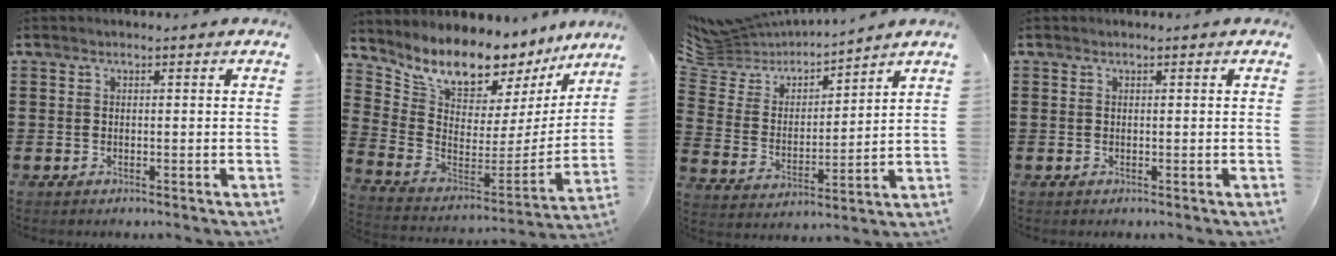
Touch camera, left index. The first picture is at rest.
{"total": 9.5, "force": [8.7, 2.9, 2.3], "torque": [-0.076, -0.076, 0.148]}
{"total": 5.2, "force": [4.9, 1.8, 0.2], "torque": [-0.057, -0.039, 0.076]}
{"total": 0.0}